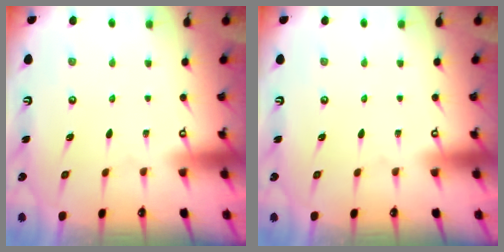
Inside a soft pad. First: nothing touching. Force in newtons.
{"total": 0.0}